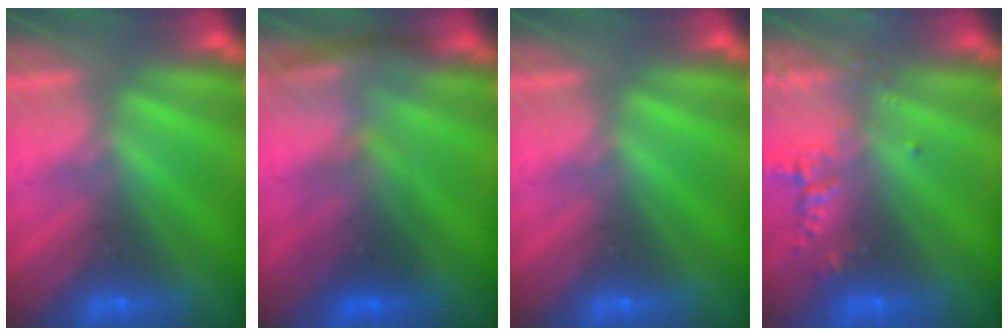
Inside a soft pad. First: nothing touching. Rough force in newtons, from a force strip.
{"total": 2.7}
{"total": 0.0}
{"total": 2.4}